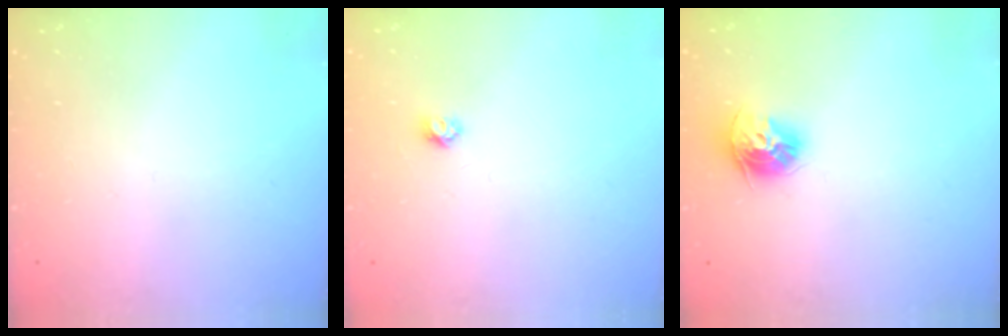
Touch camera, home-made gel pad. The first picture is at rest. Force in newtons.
{"total": 3.4, "press": 3.4, "slide": 0.4}
{"total": 10.6, "press": 10.6, "slide": 1.0}